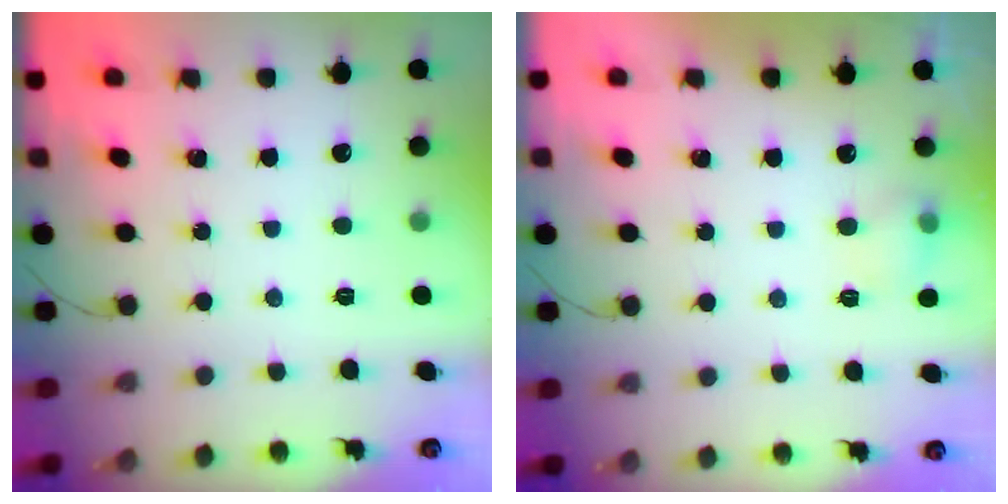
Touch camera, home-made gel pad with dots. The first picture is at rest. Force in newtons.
{"total": 6.0, "press": 5.8, "slide": 1.6}